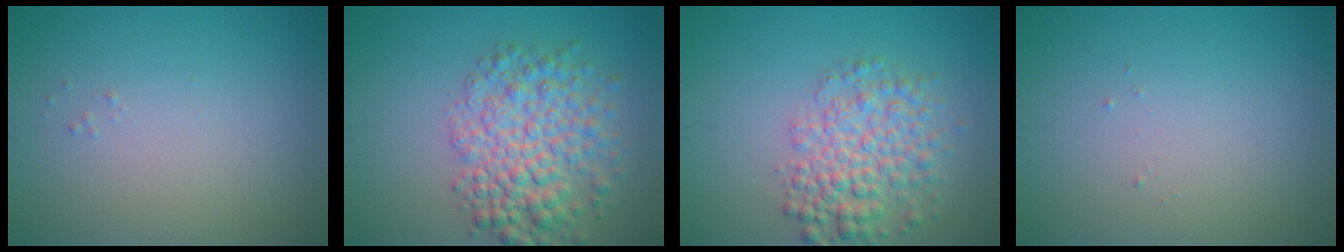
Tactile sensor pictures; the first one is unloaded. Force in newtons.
{"total": 6.5, "press": 6.5, "slide": 0.2}
{"total": 5.0, "press": 5.0, "slide": 0.2}
{"total": 0.0}